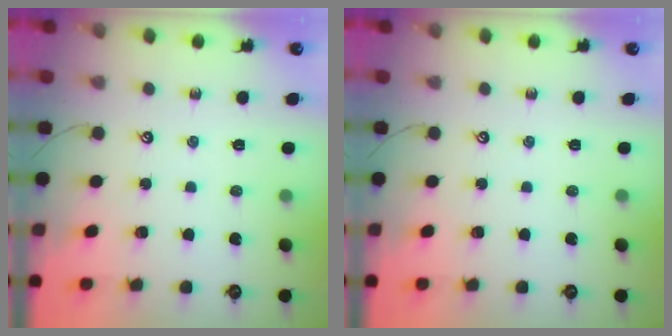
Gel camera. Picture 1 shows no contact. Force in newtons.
{"total": 0.0}